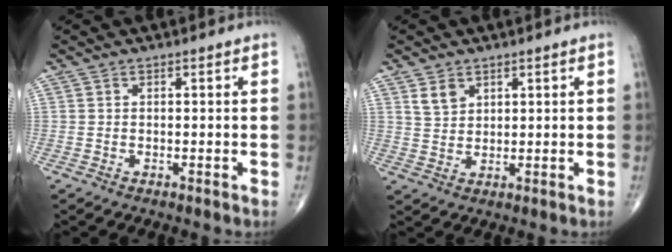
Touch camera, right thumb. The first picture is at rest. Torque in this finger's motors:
{"motor_torque": [-0.34, 0.50, 0.18, 0.06, 0.01]}